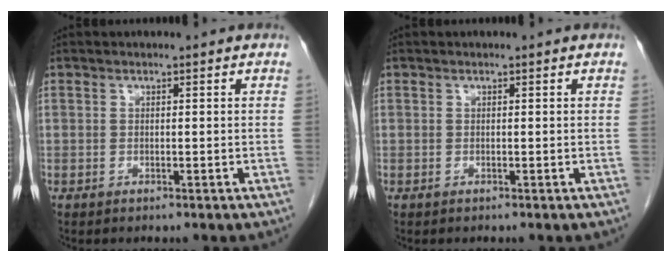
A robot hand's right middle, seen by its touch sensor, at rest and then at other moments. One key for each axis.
{"total": 0.0}